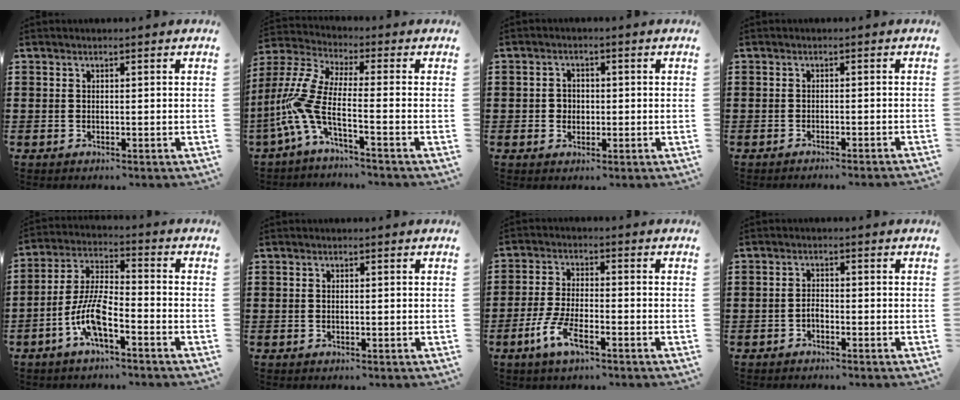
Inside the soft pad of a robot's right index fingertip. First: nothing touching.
{"total": 7.0, "force": [-2.5, 2.2, 6.2], "torque": [-0.184, -0.026, -0.063]}
{"total": 1.9, "force": [-0.3, 1.8, 0.4], "torque": [-0.014, 0.008, -0.008]}
{"total": 1.2, "force": [-1.1, -0.3, 0.3], "torque": [-0.006, 0.002, -0.022]}
{"total": 8.4, "force": [-4.3, 2.3, 6.9], "torque": [-0.168, -0.009, -0.086]}
{"total": 0.5, "force": [0.0, 0.1, 0.5], "torque": [-0.013, -0.004, 0.000]}
{"total": 5.9, "force": [-3.3, 1.5, 4.8], "torque": [-0.111, -0.010, -0.065]}
{"total": 1.4, "force": [-1.0, 0.7, 0.8], "torque": [-0.020, -0.001, -0.018]}